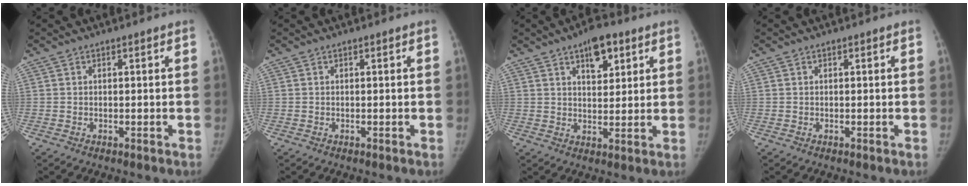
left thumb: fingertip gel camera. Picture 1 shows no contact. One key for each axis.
{"total": 0.0}
{"total": 7.8, "fx": 4.3, "fy": 3.9, "fz": 5.2, "tx": -0.050, "ty": -0.019, "tz": 0.060}
{"total": 0.0}